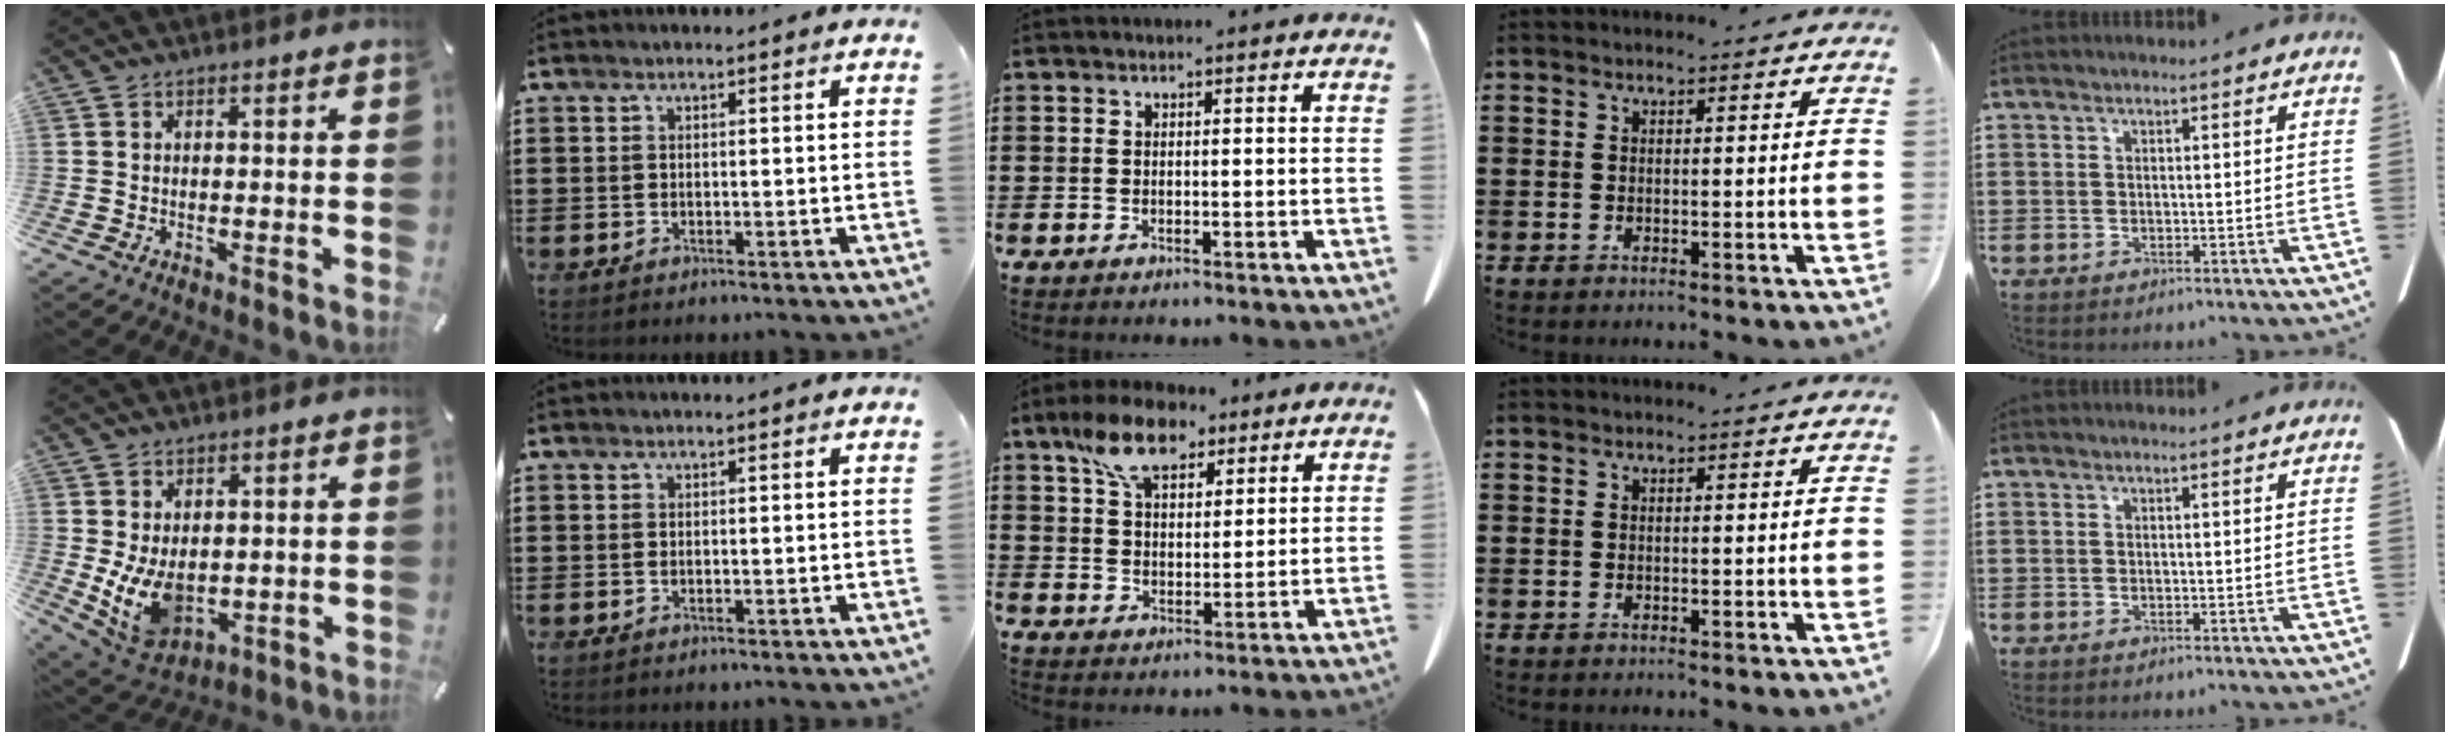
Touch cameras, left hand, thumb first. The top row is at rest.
{"thumb": {"total": 9.9, "force": [0.1, 7.2, 6.8], "torque": [-0.129, -0.011, 0.008]}, "middle": {"total": 9.4, "force": [6.4, 4.6, 5.2], "torque": [-0.114, 0.002, 0.118]}}